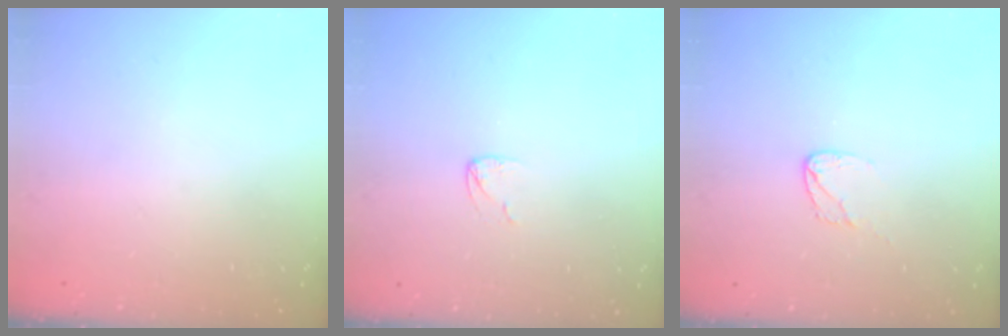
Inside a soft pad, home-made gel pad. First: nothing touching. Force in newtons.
{"total": 3.0, "press": 2.9, "slide": 0.2}
{"total": 4.8, "press": 4.8, "slide": 0.4}